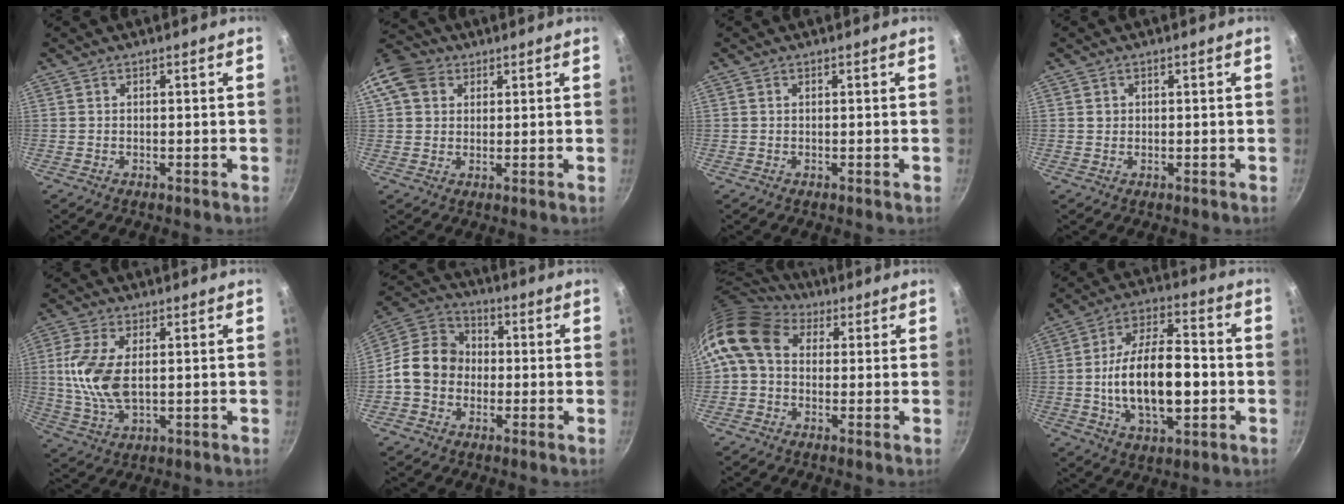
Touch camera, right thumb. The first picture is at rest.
{"total": 9.9, "force": [3.5, 8.0, 4.7], "torque": [-0.076, 0.015, 0.053]}
{"total": 0.0}
{"total": 1.1, "force": [0.3, 1.0, 0.3], "torque": [-0.001, 0.003, 0.004]}
{"total": 10.9, "force": [1.1, 5.7, 9.2], "torque": [-0.187, -0.003, 0.023]}
{"total": 11.9, "force": [-1.5, 10.0, 6.2], "torque": [-0.077, 0.034, -0.049]}
{"total": 12.0, "force": [2.9, 9.1, 7.3], "torque": [-0.129, 0.016, 0.030]}
{"total": 17.8, "force": [-2.0, 8.8, 15.3], "torque": [-0.244, 0.026, -0.033]}